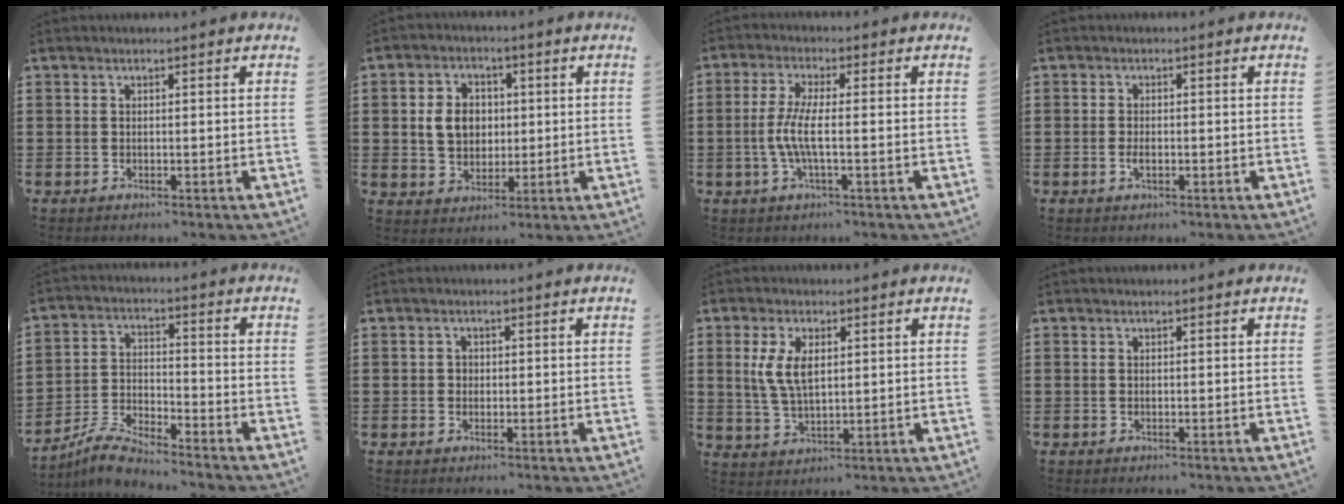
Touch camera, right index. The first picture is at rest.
{"total": 6.3, "force": [0.6, 5.1, 3.7], "torque": [-0.086, 0.011, 0.004]}
{"total": 5.5, "force": [-1.1, 1.0, 5.3], "torque": [-0.121, -0.009, -0.030]}
{"total": 1.7, "force": [-0.4, 0.7, 1.5], "torque": [-0.036, -0.005, -0.009]}
{"total": 5.3, "force": [-5.1, 0.4, 1.3], "torque": [-0.046, 0.001, -0.106]}
{"total": 0.8, "force": [0.0, 0.8, 0.2], "torque": [-0.008, 0.003, -0.001]}
{"total": 6.0, "force": [1.4, 2.9, 5.1], "torque": [-0.114, 0.007, 0.022]}
{"total": 0.0}